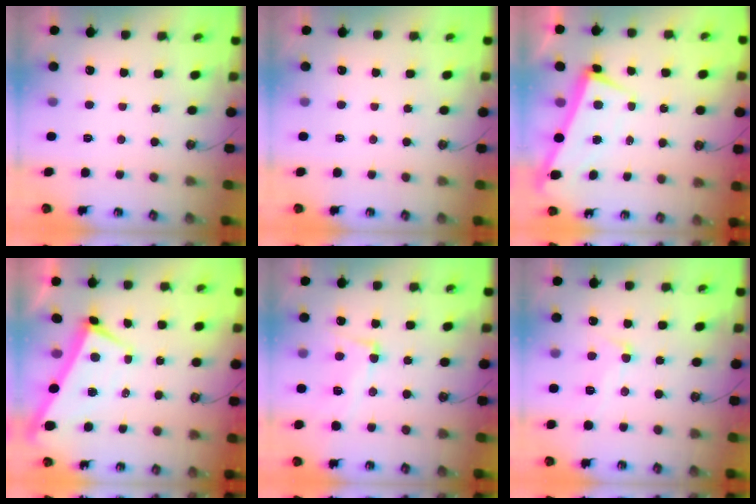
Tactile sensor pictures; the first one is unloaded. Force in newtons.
{"total": 0.0}
{"total": 1.8, "press": 0.8, "slide": 1.6}
{"total": 2.6, "press": 2.5, "slide": 0.6}
{"total": 5.2, "press": 5.1, "slide": 1.3}
{"total": 3.2, "press": 3.1, "slide": 0.9}